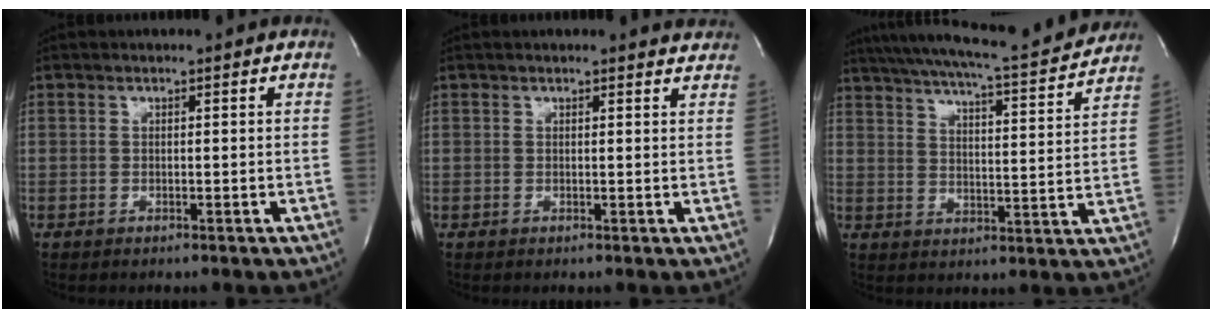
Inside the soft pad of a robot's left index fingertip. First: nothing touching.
{"total": 3.6, "force": [3.5, 0.4, 0.4], "torque": [-0.006, -0.006, 0.022]}
{"total": 19.6, "force": [17.9, 0.9, 8.0], "torque": [-0.135, -0.017, 0.245]}